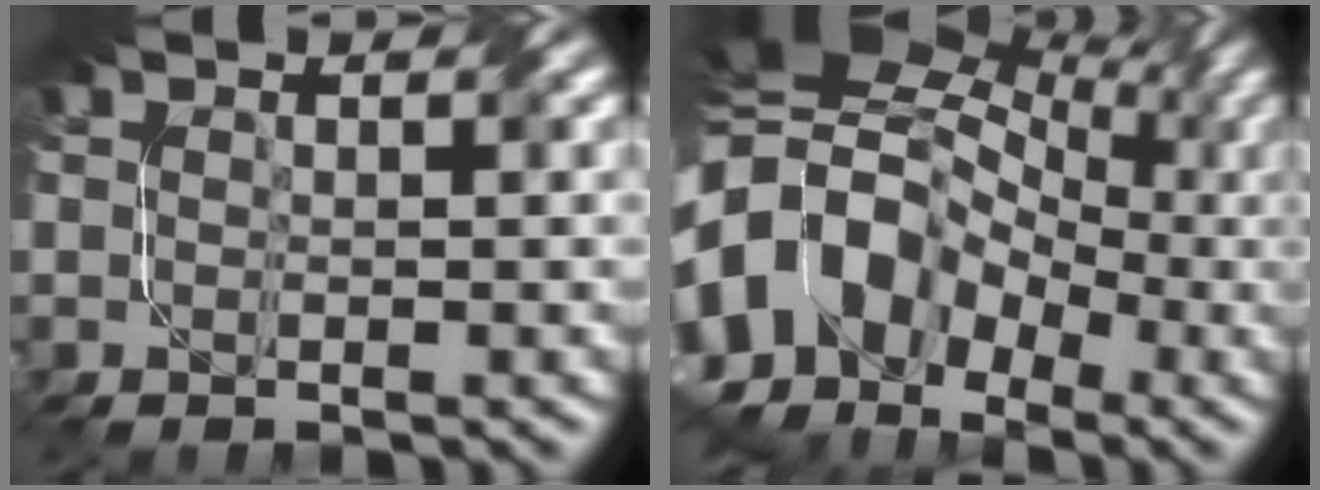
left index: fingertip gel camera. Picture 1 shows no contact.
{"total": 16.9, "force": [-1.2, 12.9, 10.8], "torque": [-0.215, -0.004, -0.020]}